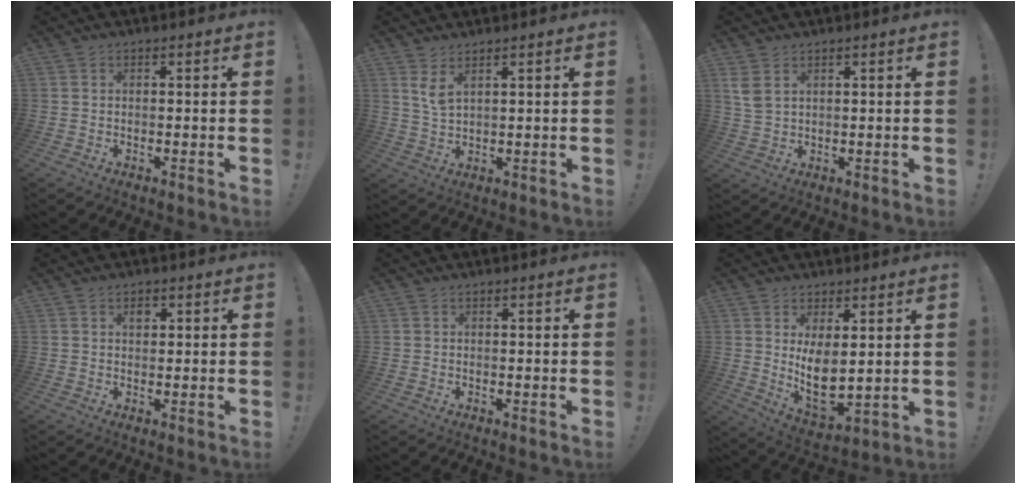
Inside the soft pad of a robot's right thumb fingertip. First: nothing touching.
{"total": 4.2, "force": [2.8, 1.0, 3.0], "torque": [-0.054, -0.019, 0.047]}
{"total": 4.5, "force": [2.4, 2.3, 3.0], "torque": [-0.062, -0.008, 0.046]}
{"total": 1.7, "force": [0.7, 1.3, 0.9], "torque": [0.004, -0.005, 0.007]}
{"total": 0.0}
{"total": 10.4, "force": [2.9, 5.0, 8.7], "torque": [-0.142, -0.045, 0.061]}